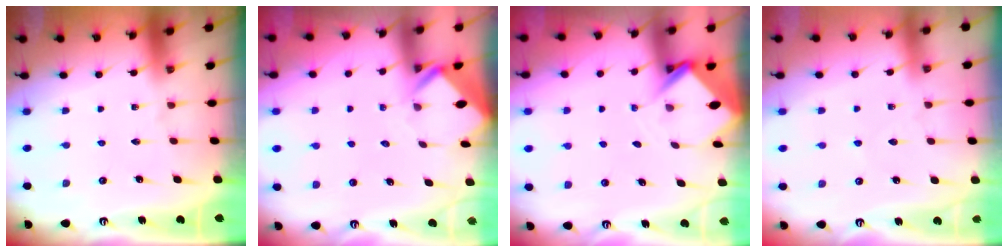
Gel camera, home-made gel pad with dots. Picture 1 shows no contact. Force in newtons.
{"total": 2.8, "press": 2.8, "slide": 0.2}
{"total": 3.8, "press": 3.8, "slide": 0.3}
{"total": 2.5, "press": 2.4, "slide": 0.4}